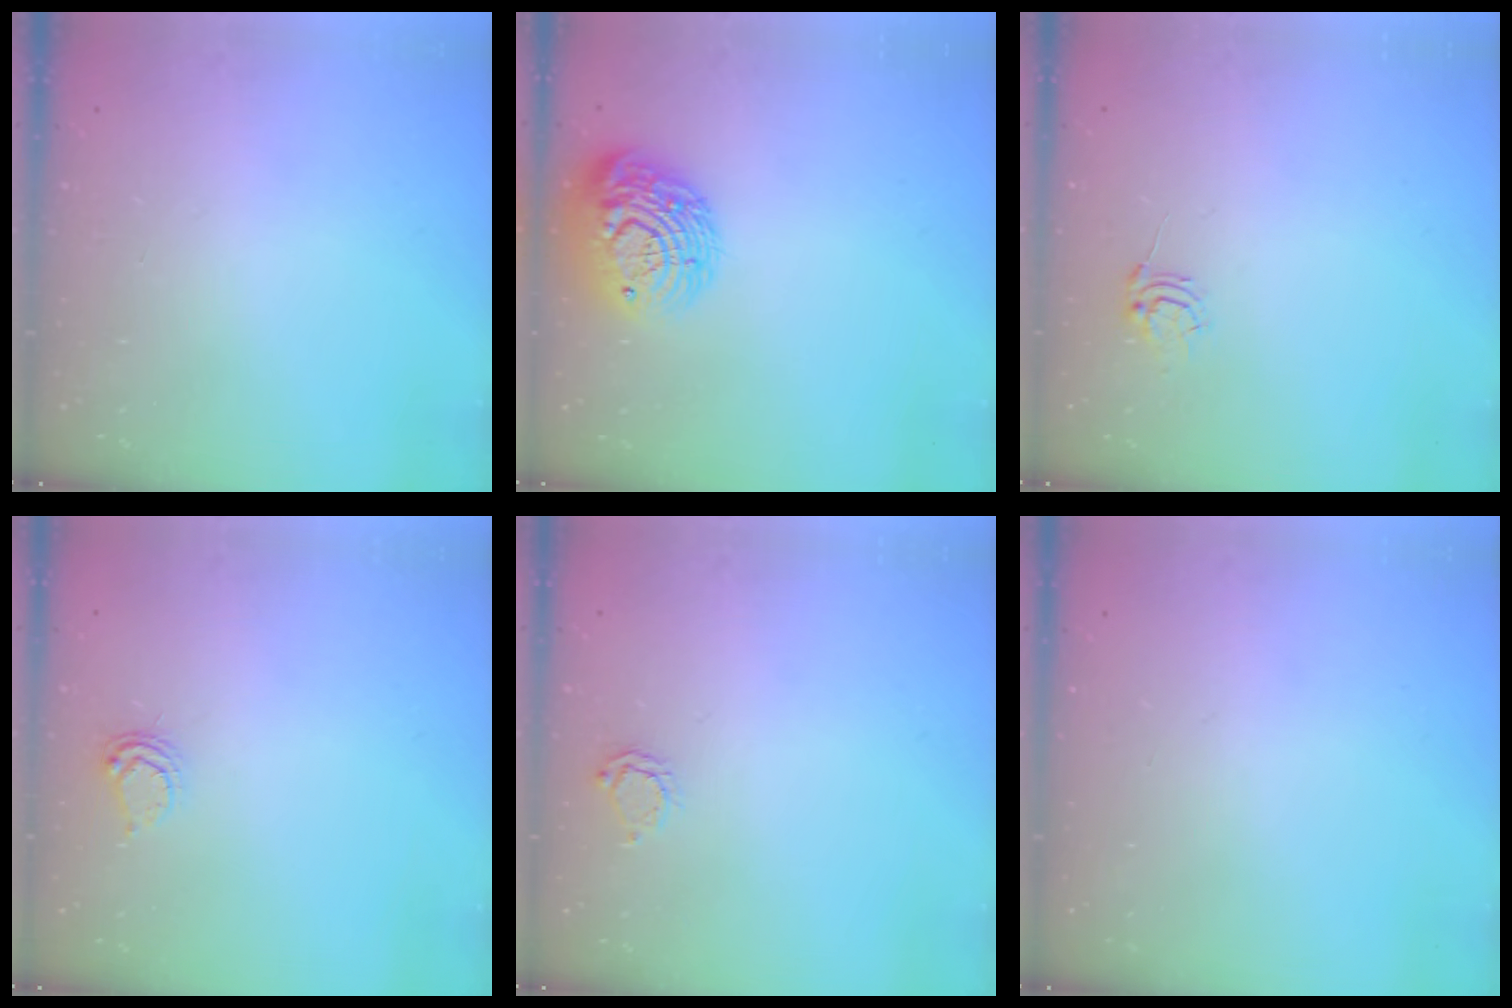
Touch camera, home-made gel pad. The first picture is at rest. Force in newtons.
{"total": 14.2, "press": 14.1, "slide": 1.0}
{"total": 5.2, "press": 5.2, "slide": 0.5}
{"total": 3.5, "press": 3.4, "slide": 0.4}
{"total": 3.8, "press": 3.8, "slide": 0.7}
{"total": 0.0}